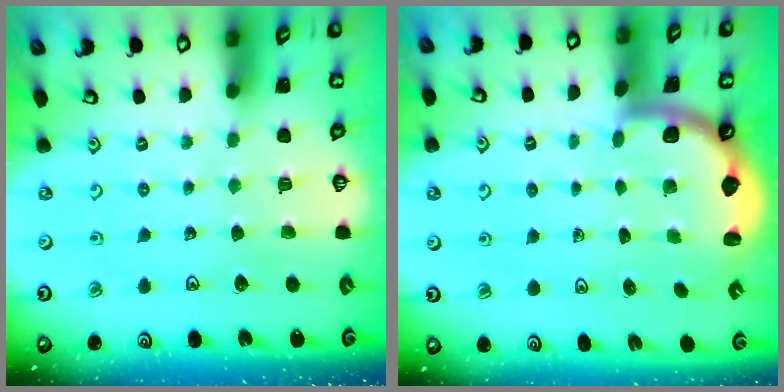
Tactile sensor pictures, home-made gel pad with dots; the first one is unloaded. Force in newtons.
{"total": 1.7, "press": 1.7, "slide": 0.1}